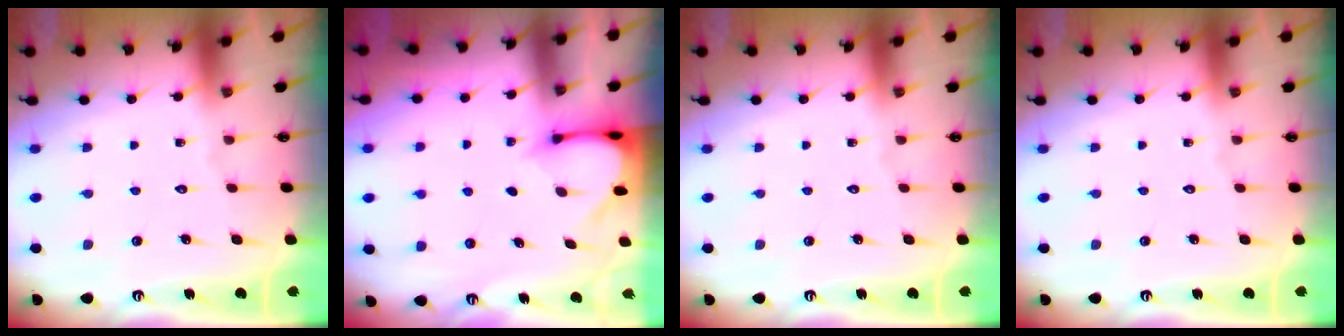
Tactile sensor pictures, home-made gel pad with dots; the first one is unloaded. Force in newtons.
{"total": 3.4, "press": 3.4, "slide": 0.3}
{"total": 0.0}
{"total": 0.0}